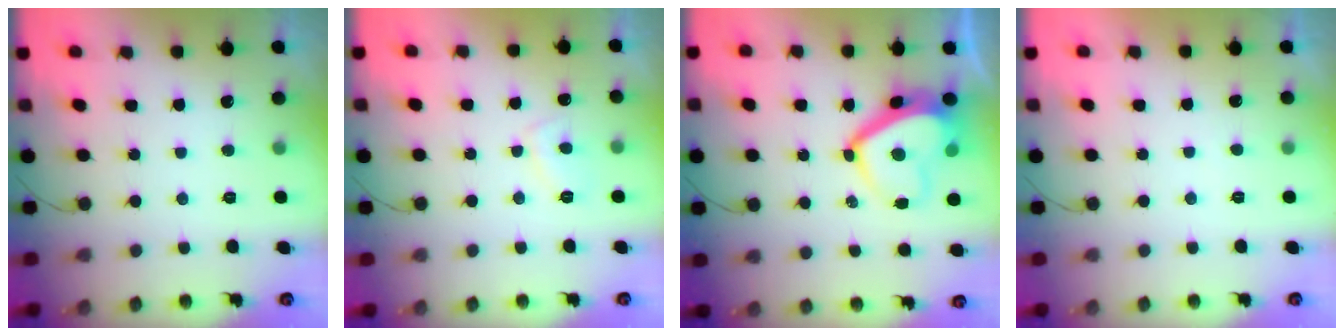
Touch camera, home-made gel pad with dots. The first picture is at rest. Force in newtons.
{"total": 4.2, "press": 4.2, "slide": 0.6}
{"total": 10.2, "press": 10.0, "slide": 1.9}
{"total": 0.9, "press": 0.8, "slide": 0.4}